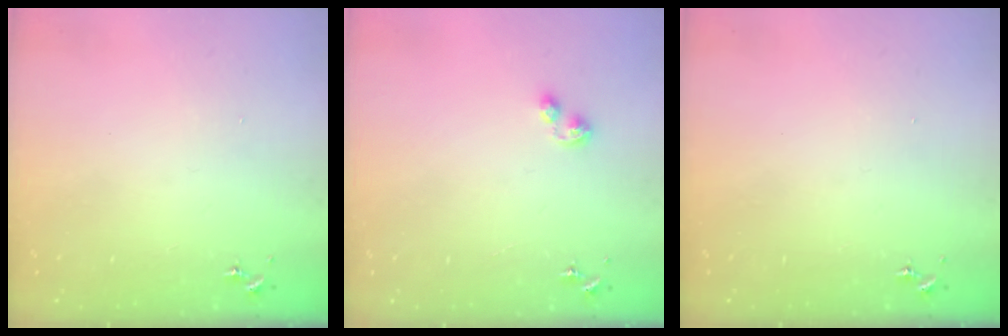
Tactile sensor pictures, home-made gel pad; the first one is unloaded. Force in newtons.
{"total": 5.1, "press": 5.1, "slide": 0.7}
{"total": 0.0}